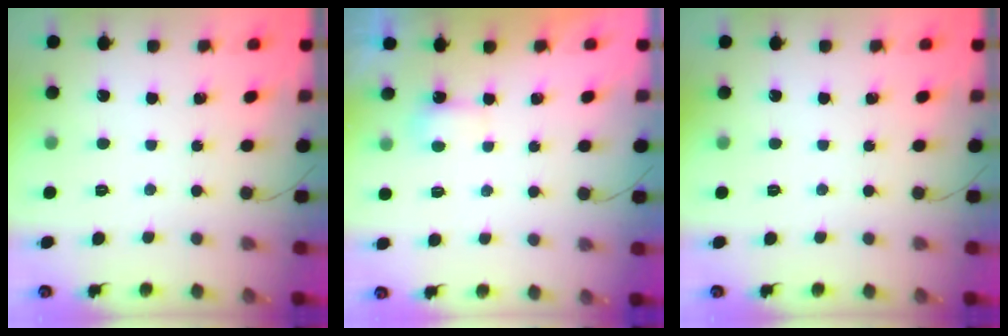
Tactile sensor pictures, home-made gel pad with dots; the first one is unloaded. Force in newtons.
{"total": 3.5, "press": 3.3, "slide": 1.2}
{"total": 0.0}